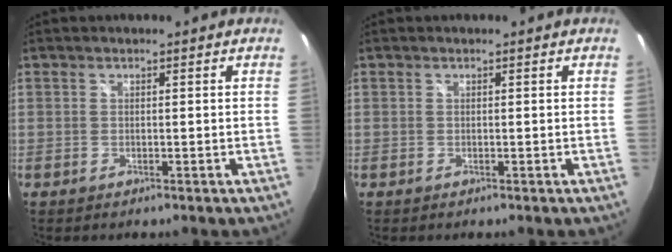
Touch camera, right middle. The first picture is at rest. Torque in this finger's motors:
{"motor_torque": [0.00, 0.00, 0.00, 0.00]}